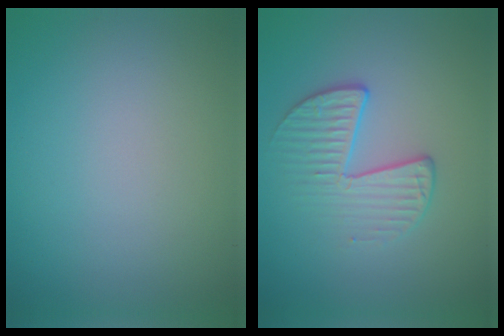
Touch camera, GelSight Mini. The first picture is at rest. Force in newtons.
{"total": 2.8, "press": 2.0, "slide": 1.9}